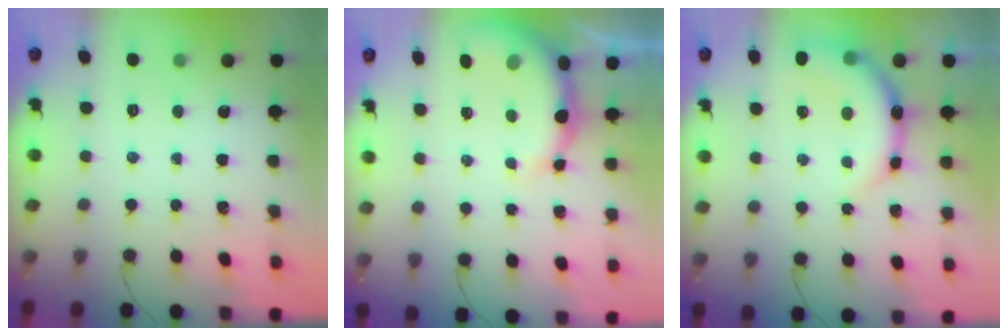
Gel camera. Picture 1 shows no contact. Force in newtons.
{"total": 8.7, "press": 8.7, "slide": 1.0}
{"total": 10.9, "press": 10.8, "slide": 1.5}